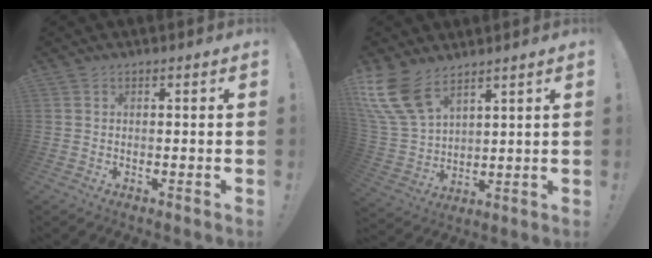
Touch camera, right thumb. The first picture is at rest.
{"total": 13.1, "force": [8.6, 6.5, 7.4], "torque": [-0.170, -0.045, 0.170]}